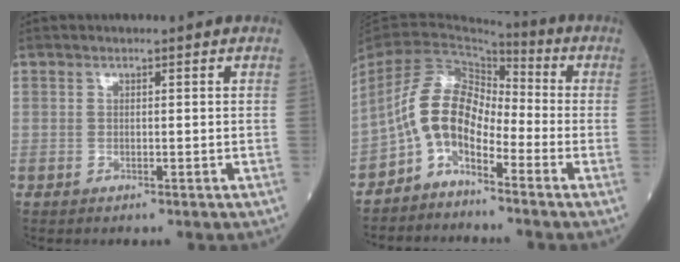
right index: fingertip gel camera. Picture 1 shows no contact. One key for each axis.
{"total": 8.4, "fx": -4.3, "fy": 4.2, "fz": 5.9, "tx": -0.133, "ty": 0.019, "tz": -0.089}